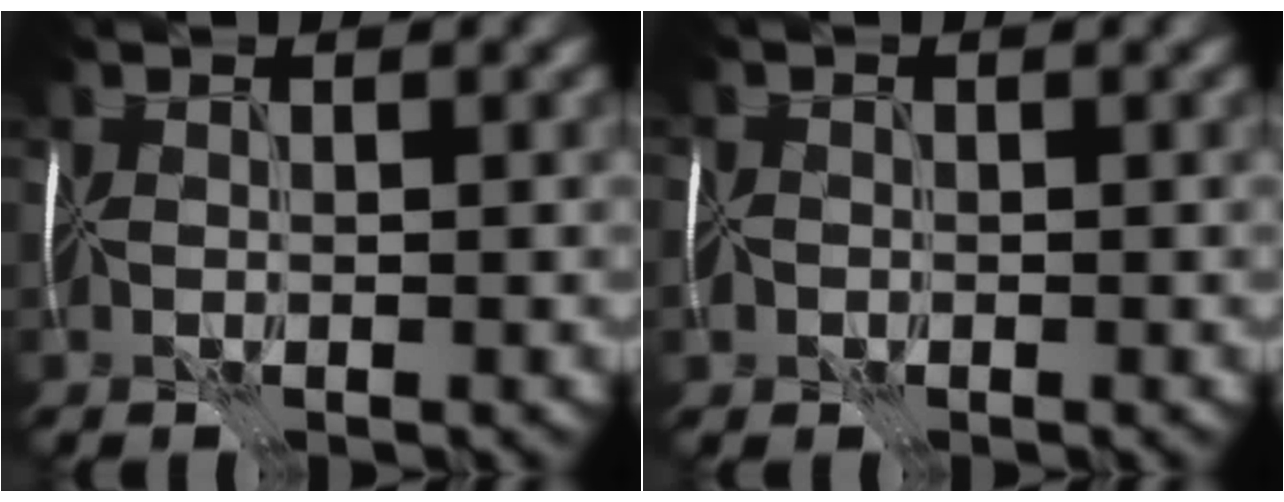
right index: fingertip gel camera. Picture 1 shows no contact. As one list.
[{"total": 2.2, "force": [-1.2, 1.7, 0.6], "torque": [-0.014, -0.002, -0.021]}]